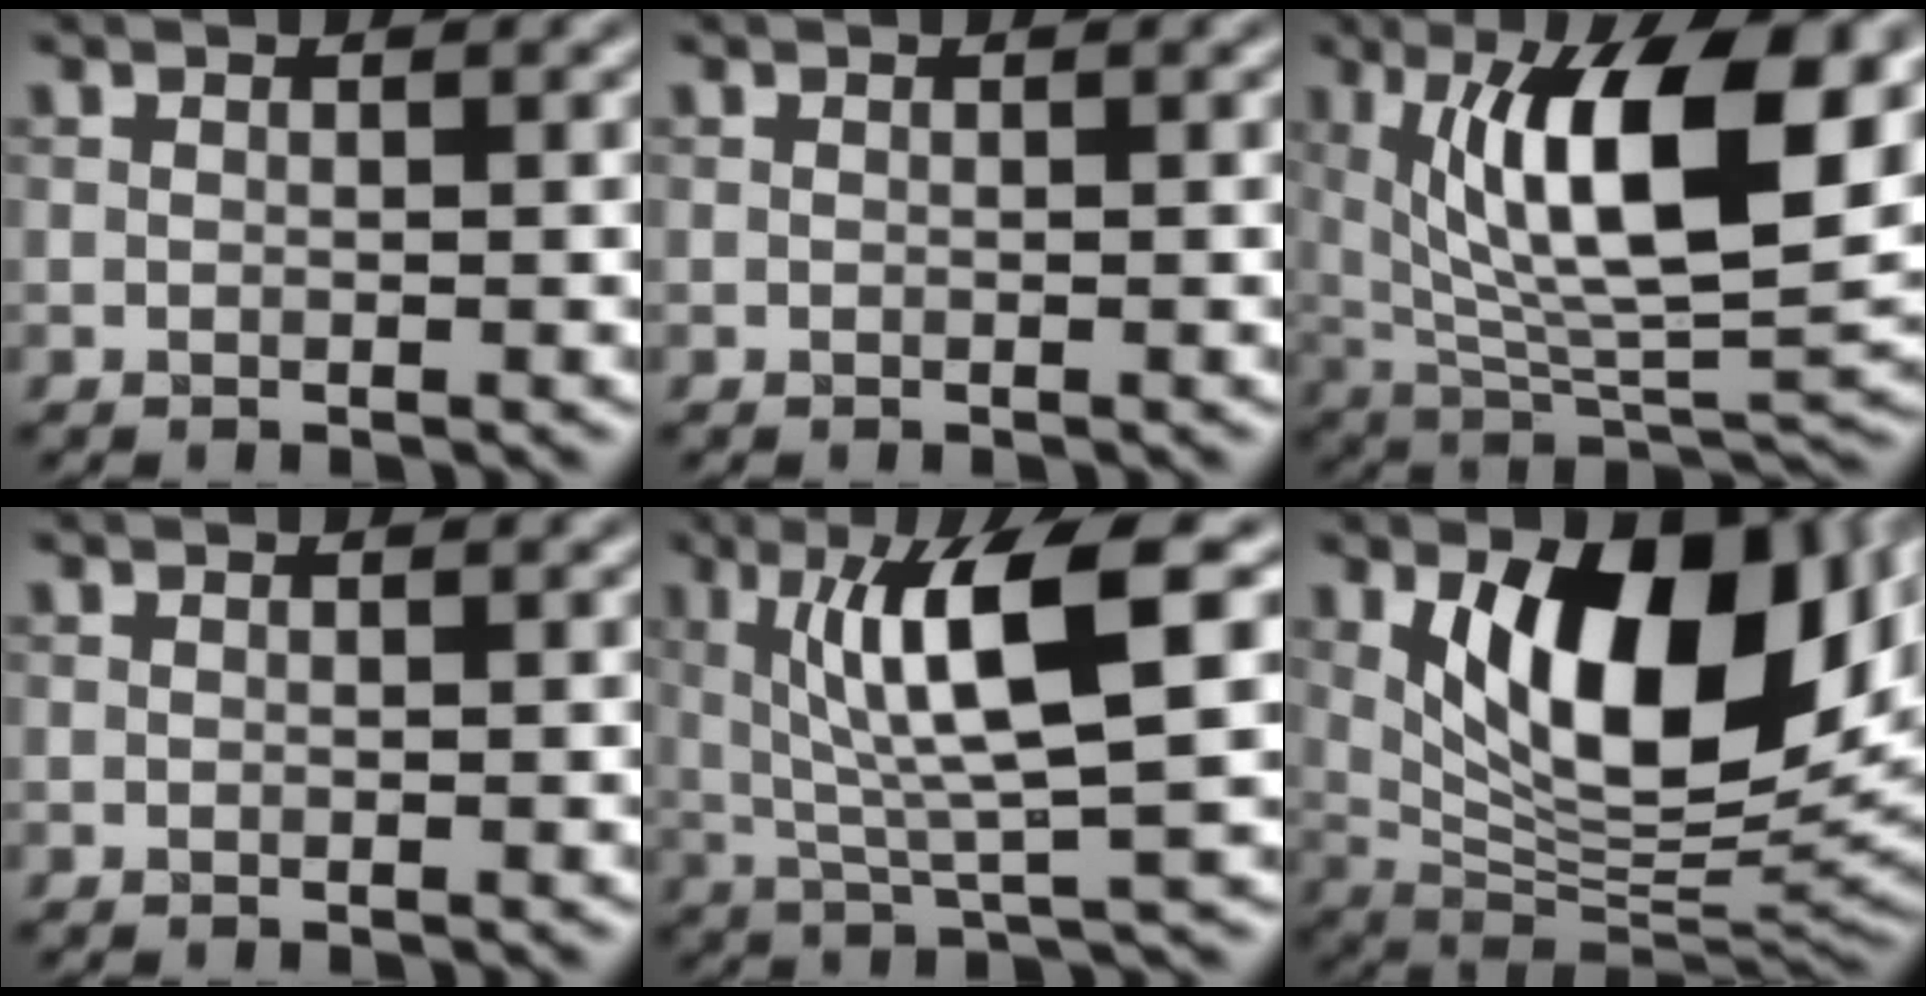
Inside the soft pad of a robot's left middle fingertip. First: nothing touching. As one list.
[{"total": 0.0}, {"total": 13.4, "force": [4.4, 4.4, 11.9], "torque": [-0.182, -0.003, 0.073]}, {"total": 0.0}, {"total": 8.8, "force": [2.1, 1.7, 8.4], "torque": [-0.134, 0.000, 0.038]}, {"total": 12.6, "force": [3.2, 5.6, 10.8], "torque": [-0.161, -0.011, 0.055]}]